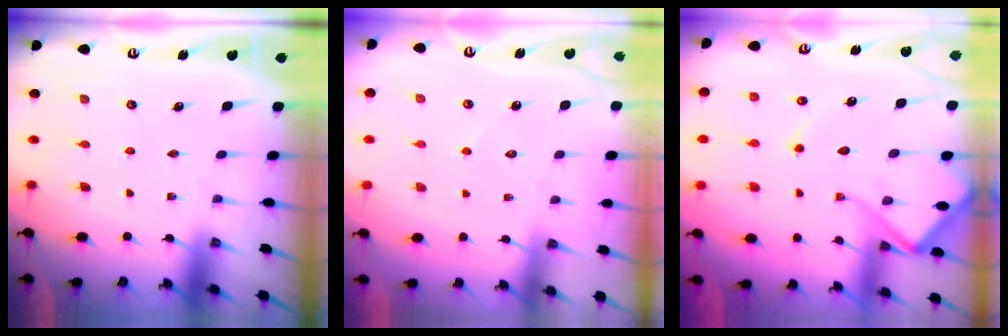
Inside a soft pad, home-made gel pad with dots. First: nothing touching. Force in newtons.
{"total": 4.1, "press": 4.1, "slide": 0.5}
{"total": 14.0, "press": 13.9, "slide": 1.6}